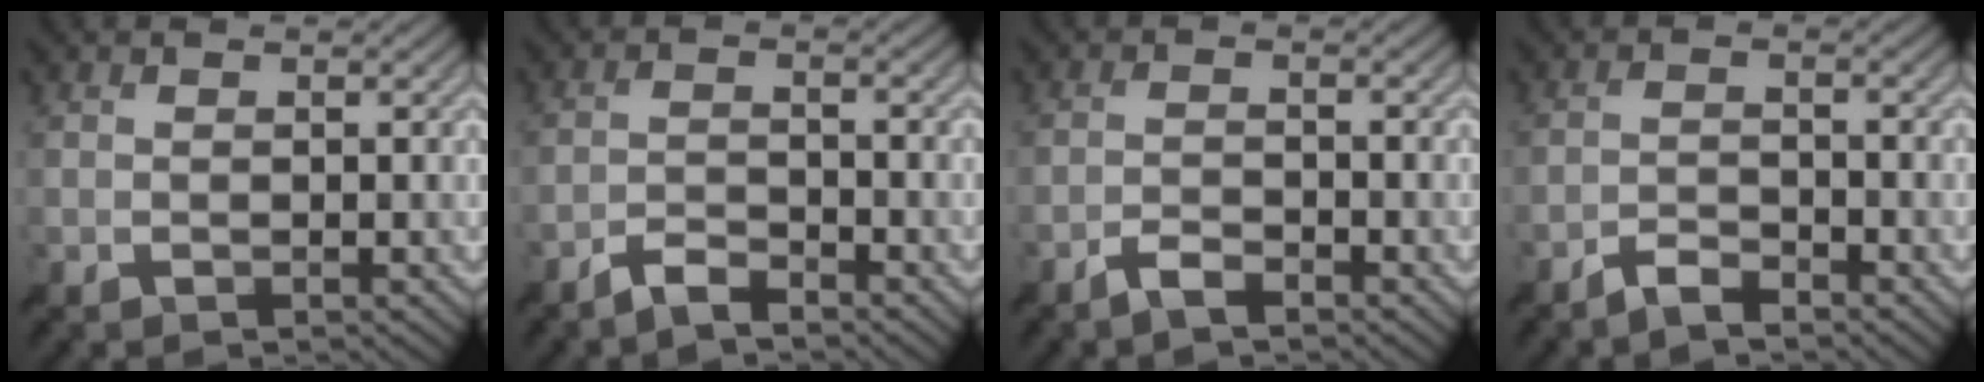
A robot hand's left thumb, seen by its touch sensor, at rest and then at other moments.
{"total": 3.0, "force": [-2.6, 0.5, 1.5], "torque": [-0.028, 0.002, -0.057]}
{"total": 2.4, "force": [-1.9, 0.4, 1.3], "torque": [-0.025, 0.002, -0.043]}
{"total": 2.8, "force": [-2.4, 0.5, 1.3], "torque": [-0.024, 0.002, -0.052]}